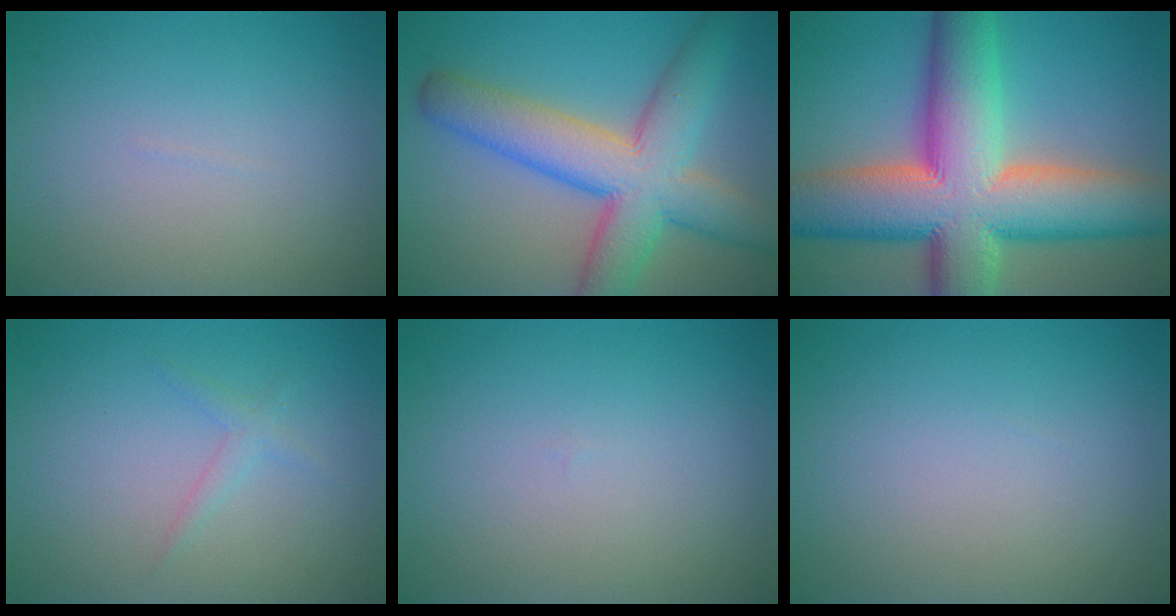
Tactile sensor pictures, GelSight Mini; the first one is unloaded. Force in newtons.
{"total": 9.4, "press": 9.4, "slide": 0.2}
{"total": 16.5, "press": 16.5, "slide": 0.9}
{"total": 1.1, "press": 1.1, "slide": 0.0}
{"total": 0.0}
{"total": 0.0}